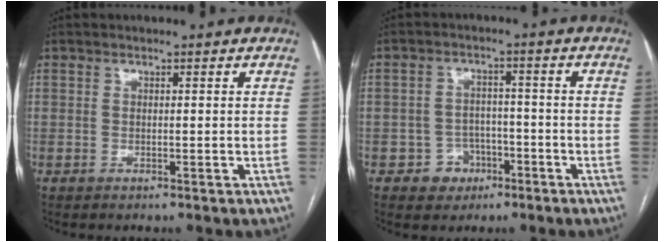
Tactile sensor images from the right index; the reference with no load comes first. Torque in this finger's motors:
{"motor_torque": [-0.25, -0.11, -0.74, -0.21]}